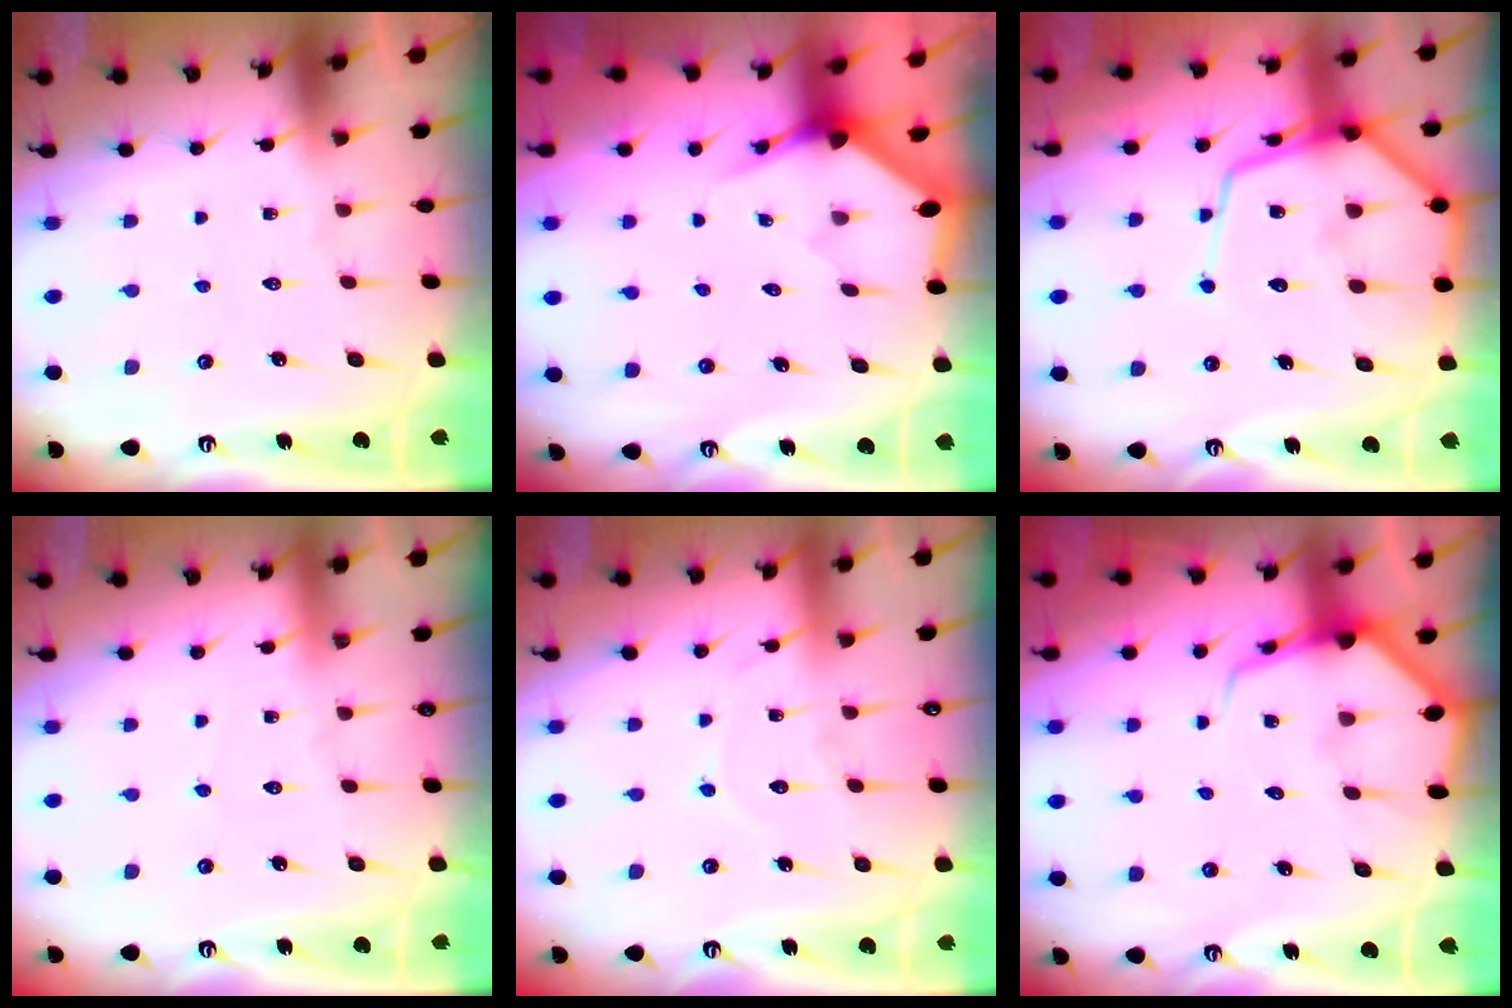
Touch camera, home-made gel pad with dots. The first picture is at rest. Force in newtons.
{"total": 3.2, "press": 3.2, "slide": 0.2}
{"total": 14.1, "press": 14.0, "slide": 1.6}
{"total": 2.9, "press": 2.9, "slide": 0.4}
{"total": 7.4, "press": 7.4, "slide": 0.8}
{"total": 6.3, "press": 6.3, "slide": 0.7}